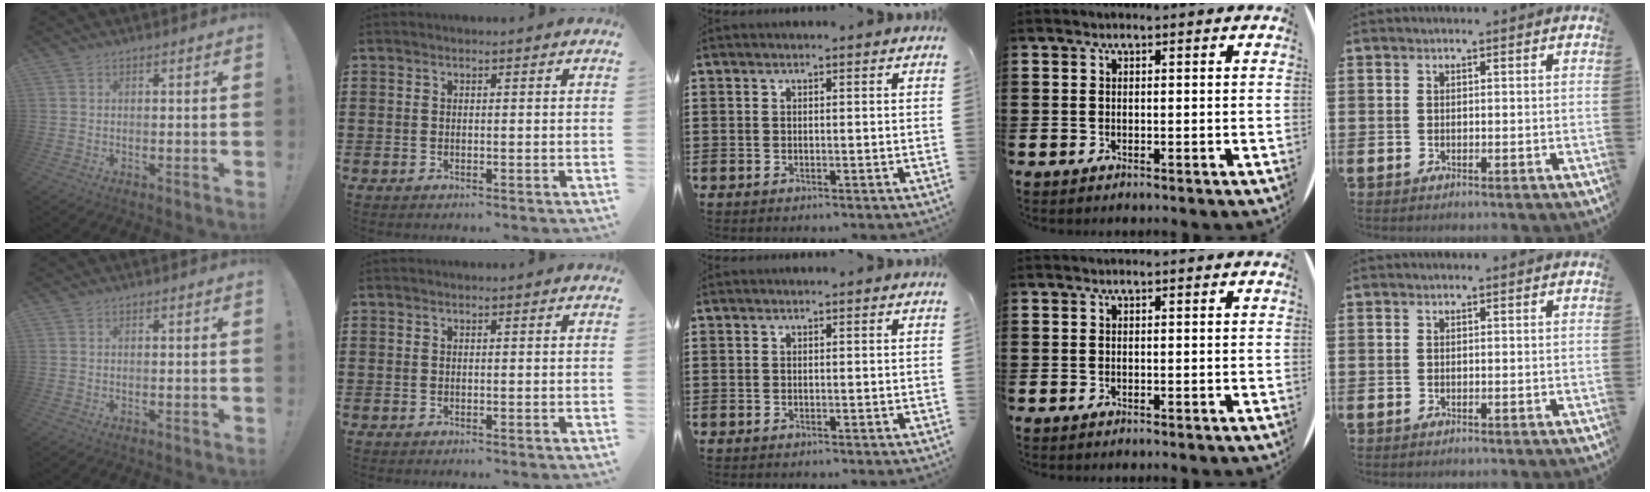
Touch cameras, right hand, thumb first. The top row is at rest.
{}